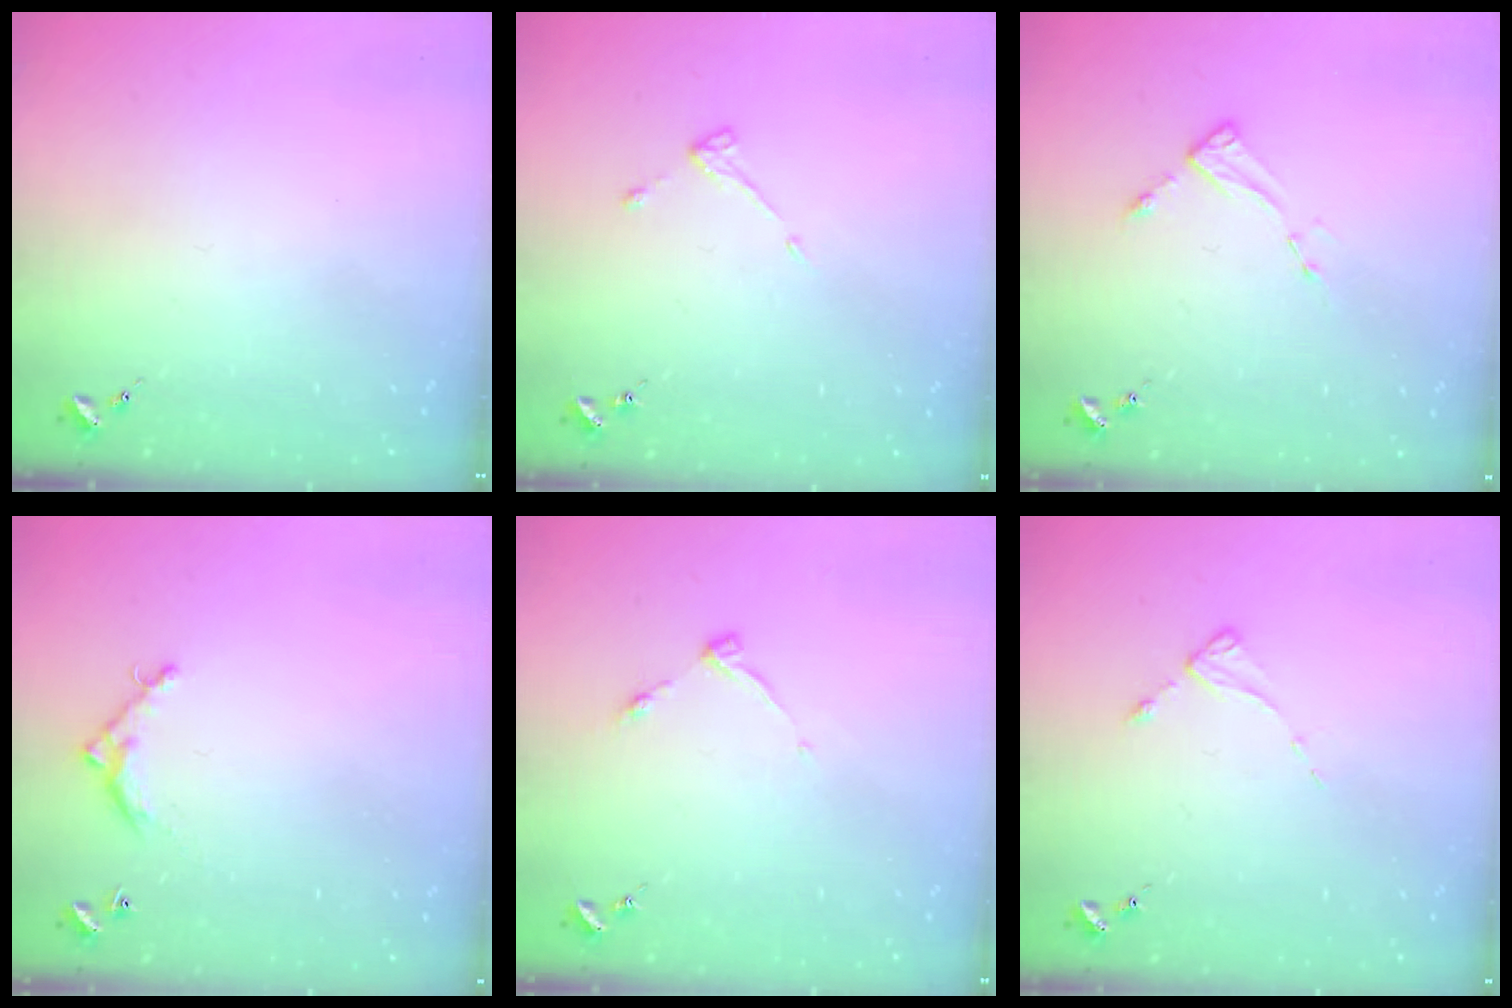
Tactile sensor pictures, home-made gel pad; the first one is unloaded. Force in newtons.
{"total": 3.6, "press": 3.5, "slide": 0.6}
{"total": 3.0, "press": 3.0, "slide": 0.5}
{"total": 5.5, "press": 5.5, "slide": 0.3}
{"total": 4.5, "press": 4.4, "slide": 0.6}
{"total": 2.1, "press": 2.0, "slide": 0.4}